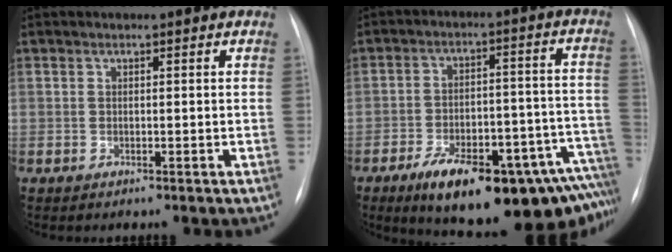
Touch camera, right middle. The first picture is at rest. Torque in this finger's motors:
{"motor_torque": [1.20, -0.94, 0.47, 0.10]}